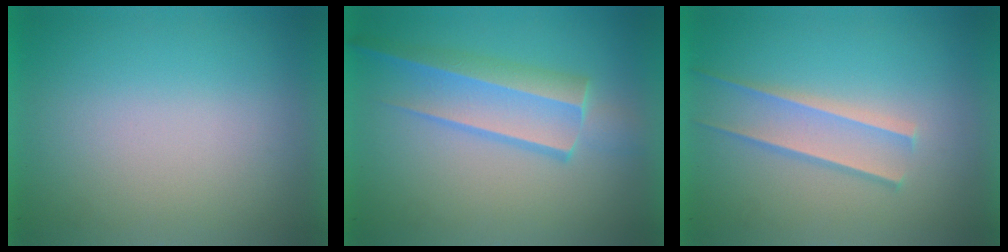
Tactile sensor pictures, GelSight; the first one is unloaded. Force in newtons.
{"total": 3.2}
{"total": 1.7}